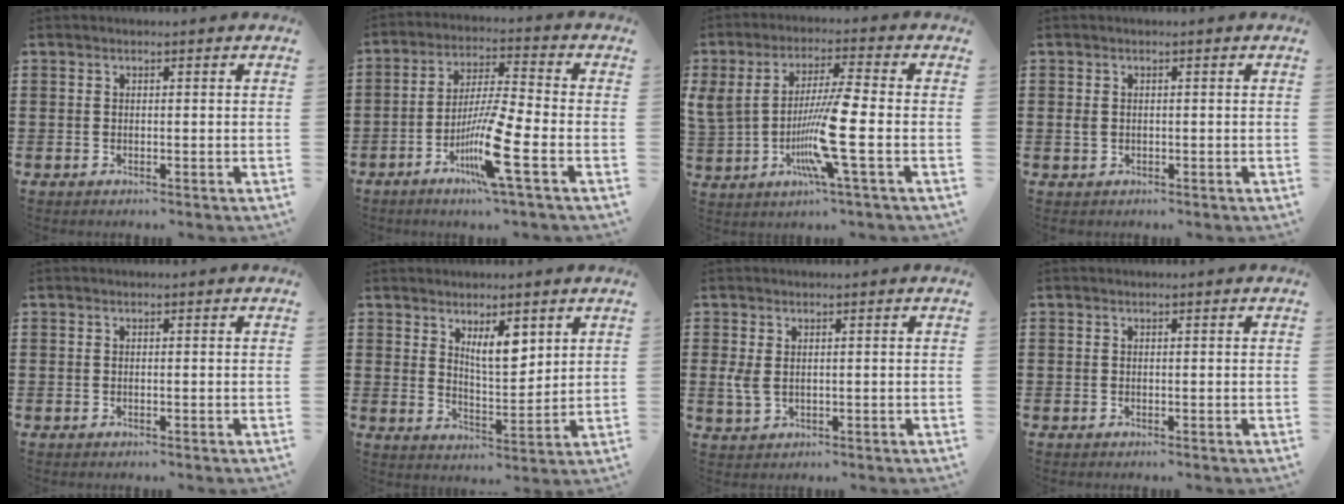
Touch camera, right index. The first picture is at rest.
{"total": 10.6, "force": [-4.7, 1.0, 9.5], "torque": [-0.186, -0.006, -0.088]}
{"total": 10.1, "force": [-1.7, -0.1, 10.0], "torque": [-0.209, -0.021, -0.044]}
{"total": 1.2, "force": [0.0, 1.1, 0.7], "torque": [-0.024, 0.005, -0.003]}
{"total": 0.0}
{"total": 6.1, "force": [3.6, 2.2, 4.5], "torque": [-0.080, -0.009, 0.058]}
{"total": 2.5, "force": [0.4, 1.6, 1.9], "torque": [-0.056, -0.001, 0.003]}
{"total": 0.0}